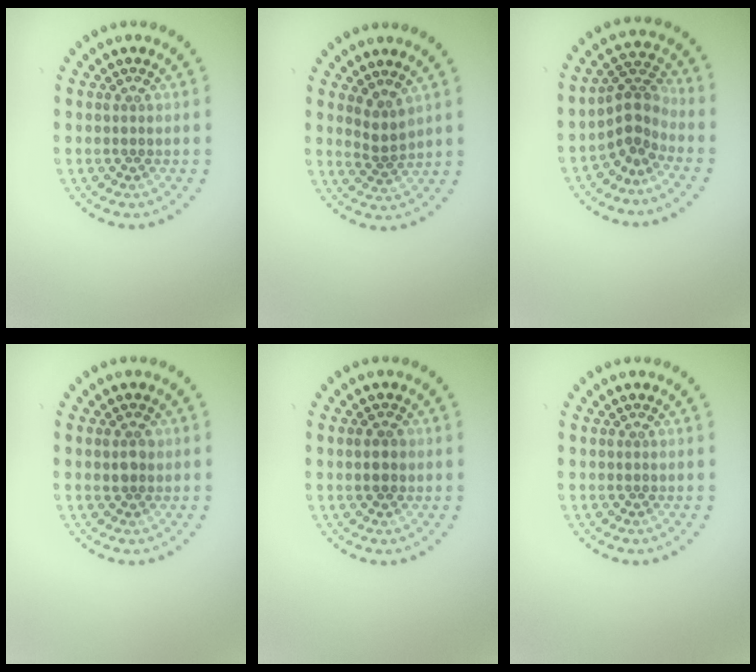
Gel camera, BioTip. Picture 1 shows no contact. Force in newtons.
{"total": 1.8, "press": 1.2, "slide": 1.4}
{"total": 2.9, "press": 2.0, "slide": 2.2}
{"total": 1.3, "press": 1.3, "slide": 0.3}
{"total": 1.8, "press": 1.8, "slide": 0.0}
{"total": 0.0}